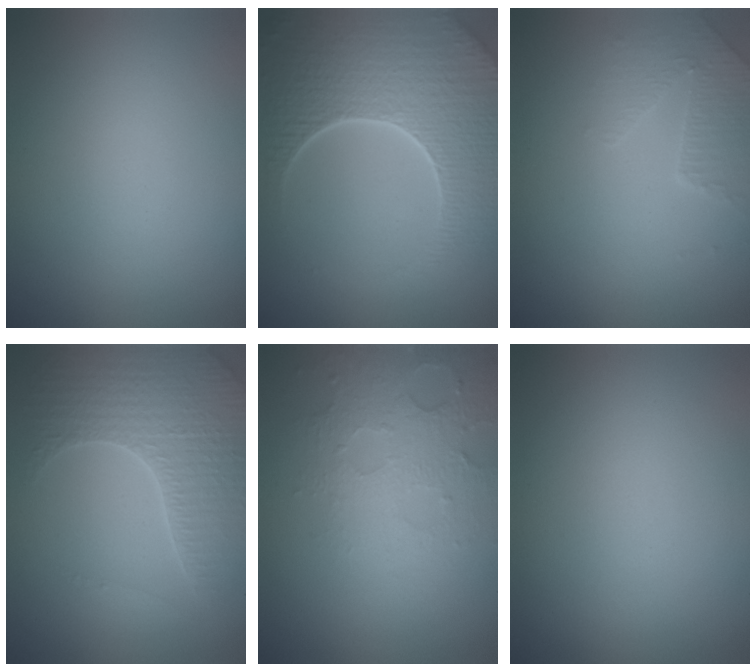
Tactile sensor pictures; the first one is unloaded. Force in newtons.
{"total": 8.8, "press": 6.3, "slide": 6.2}
{"total": 2.3, "press": 2.2, "slide": 0.6}
{"total": 4.6, "press": 4.2, "slide": 1.9}
{"total": 4.9, "press": 3.3, "slide": 3.6}
{"total": 0.0}